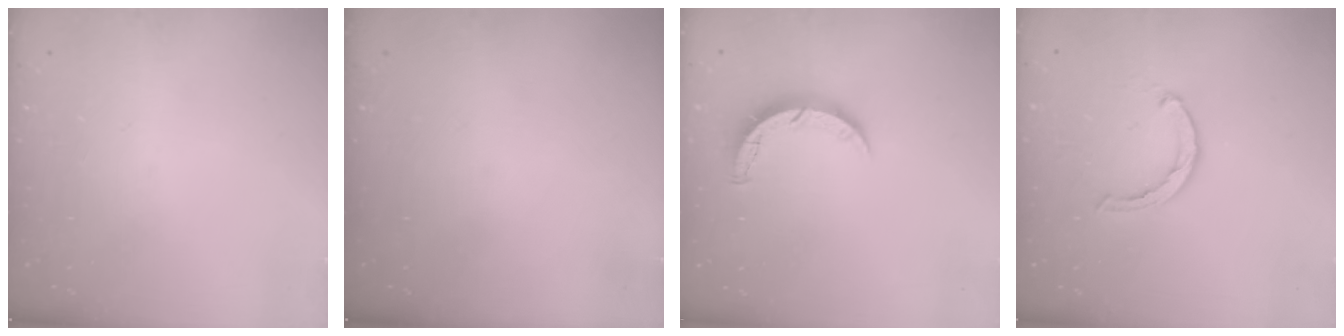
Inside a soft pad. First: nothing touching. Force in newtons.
{"total": 0.0}
{"total": 5.5, "press": 5.5, "slide": 0.5}
{"total": 3.1, "press": 3.0, "slide": 0.5}